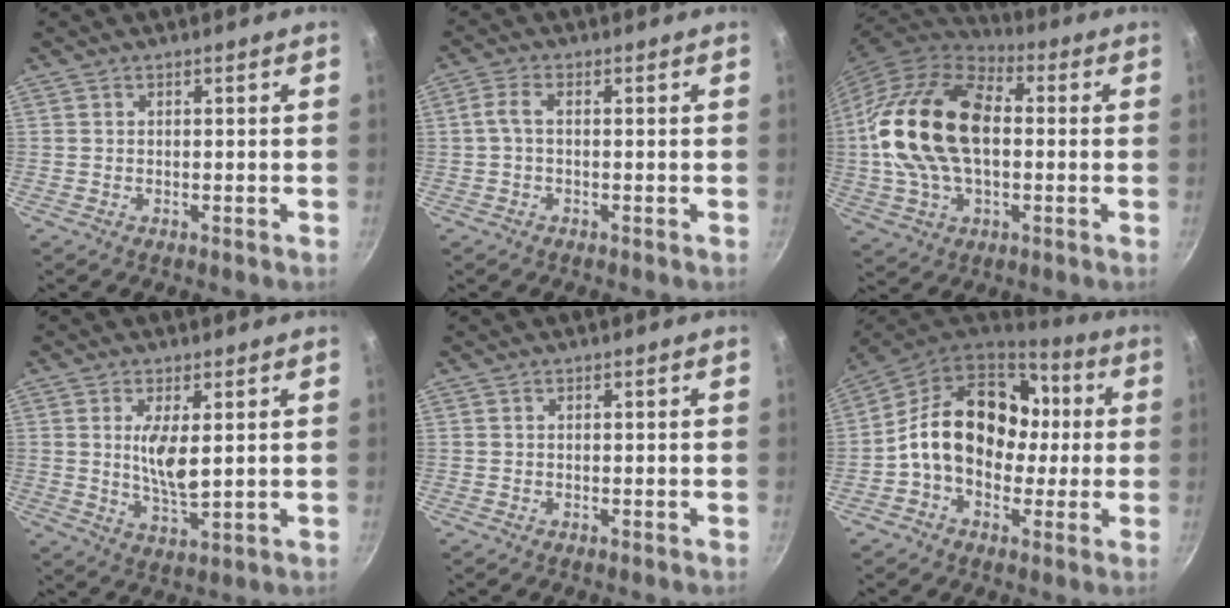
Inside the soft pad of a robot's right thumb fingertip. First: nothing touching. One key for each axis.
{"total": 2.5, "fx": -0.2, "fy": 1.1, "fz": 2.3, "tx": -0.060, "ty": 0.012, "tz": -0.007}
{"total": 21.2, "fx": 0.8, "fy": 13.3, "fz": 16.5, "tx": -0.295, "ty": 0.027, "tz": 0.005}
{"total": 6.9, "fx": 1.5, "fy": 2.4, "fz": 6.4, "tx": -0.117, "ty": -0.022, "tz": 0.036}
{"total": 0.0}
{"total": 19.1, "fx": 1.1, "fy": 14.5, "fz": 12.5, "tx": -0.167, "ty": 0.037, "tz": 0.003}